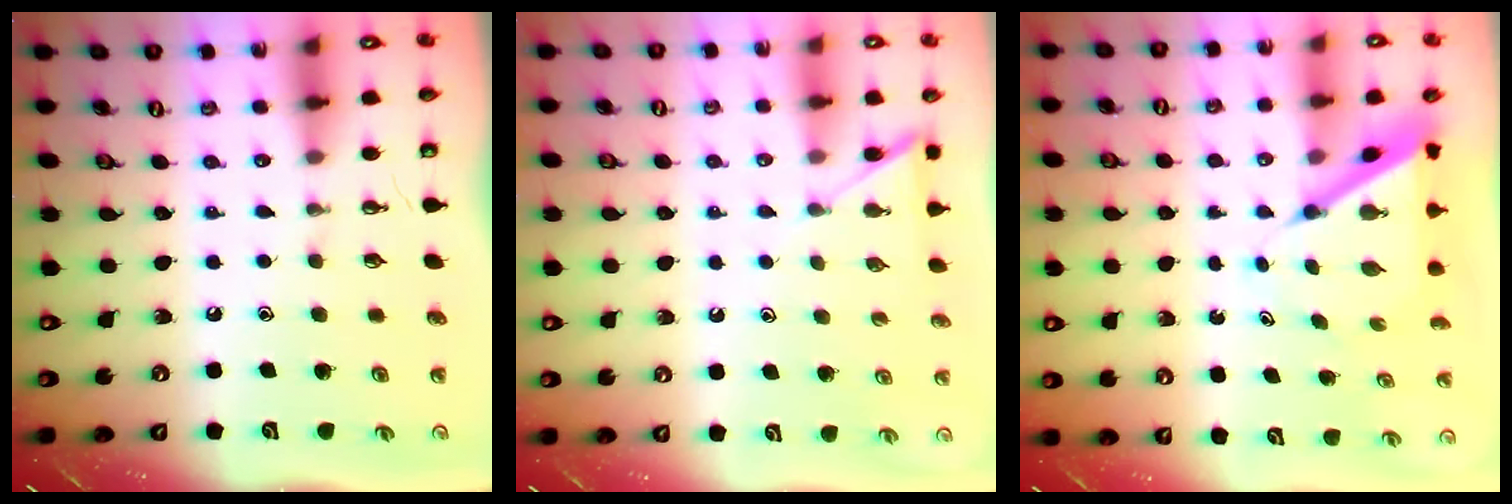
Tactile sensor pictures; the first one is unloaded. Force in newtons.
{"total": 4.6, "press": 4.5, "slide": 0.6}
{"total": 7.0, "press": 7.0, "slide": 0.6}